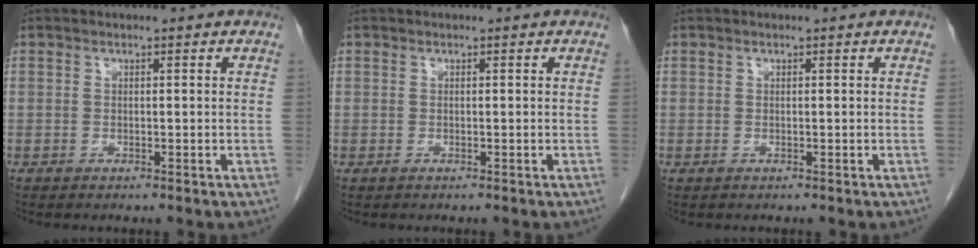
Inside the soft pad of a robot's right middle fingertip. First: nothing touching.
{"total": 0.0}
{"total": 0.0}